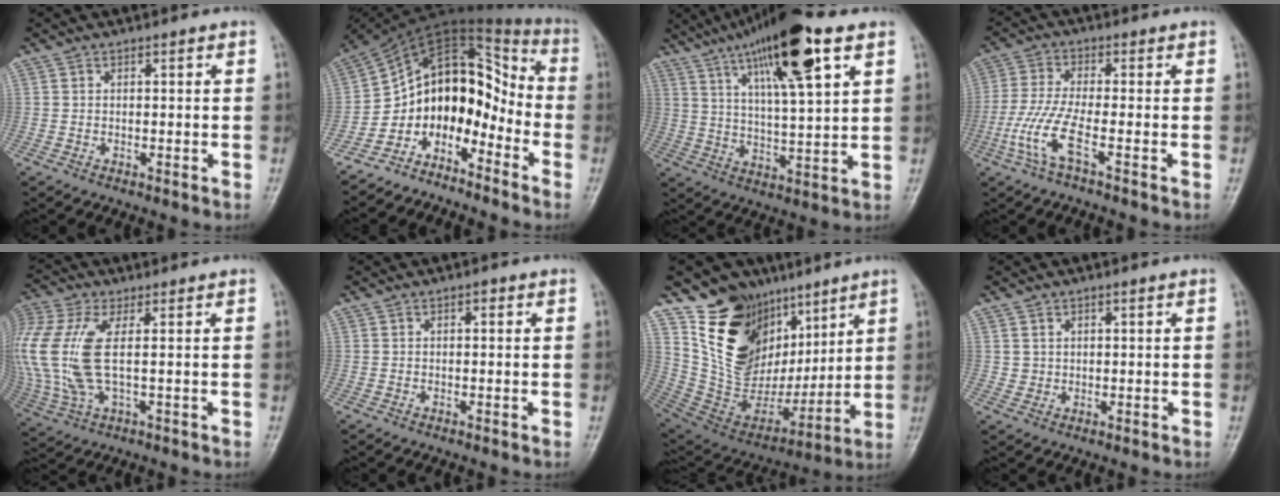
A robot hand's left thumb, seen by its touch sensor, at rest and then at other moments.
{"total": 13.9, "force": [-6.8, 9.0, 8.0], "torque": [-0.088, 0.125, -0.135]}
{"total": 18.9, "force": [10.1, 3.8, 15.4], "torque": [-0.254, -0.019, 0.176]}
{"total": 7.1, "force": [-3.0, 1.0, 6.4], "torque": [-0.167, 0.011, -0.066]}
{"total": 15.8, "force": [1.9, 6.8, 14.1], "torque": [-0.371, 0.000, 0.041]}
{"total": 0.7, "force": [0.3, 0.4, 0.5], "torque": [-0.004, 0.002, 0.002]}
{"total": 21.0, "force": [11.7, 14.7, 9.4], "torque": [-0.104, -0.050, 0.233]}
{"total": 1.7, "force": [1.0, 1.4, 0.2], "torque": [0.014, -0.006, 0.014]}